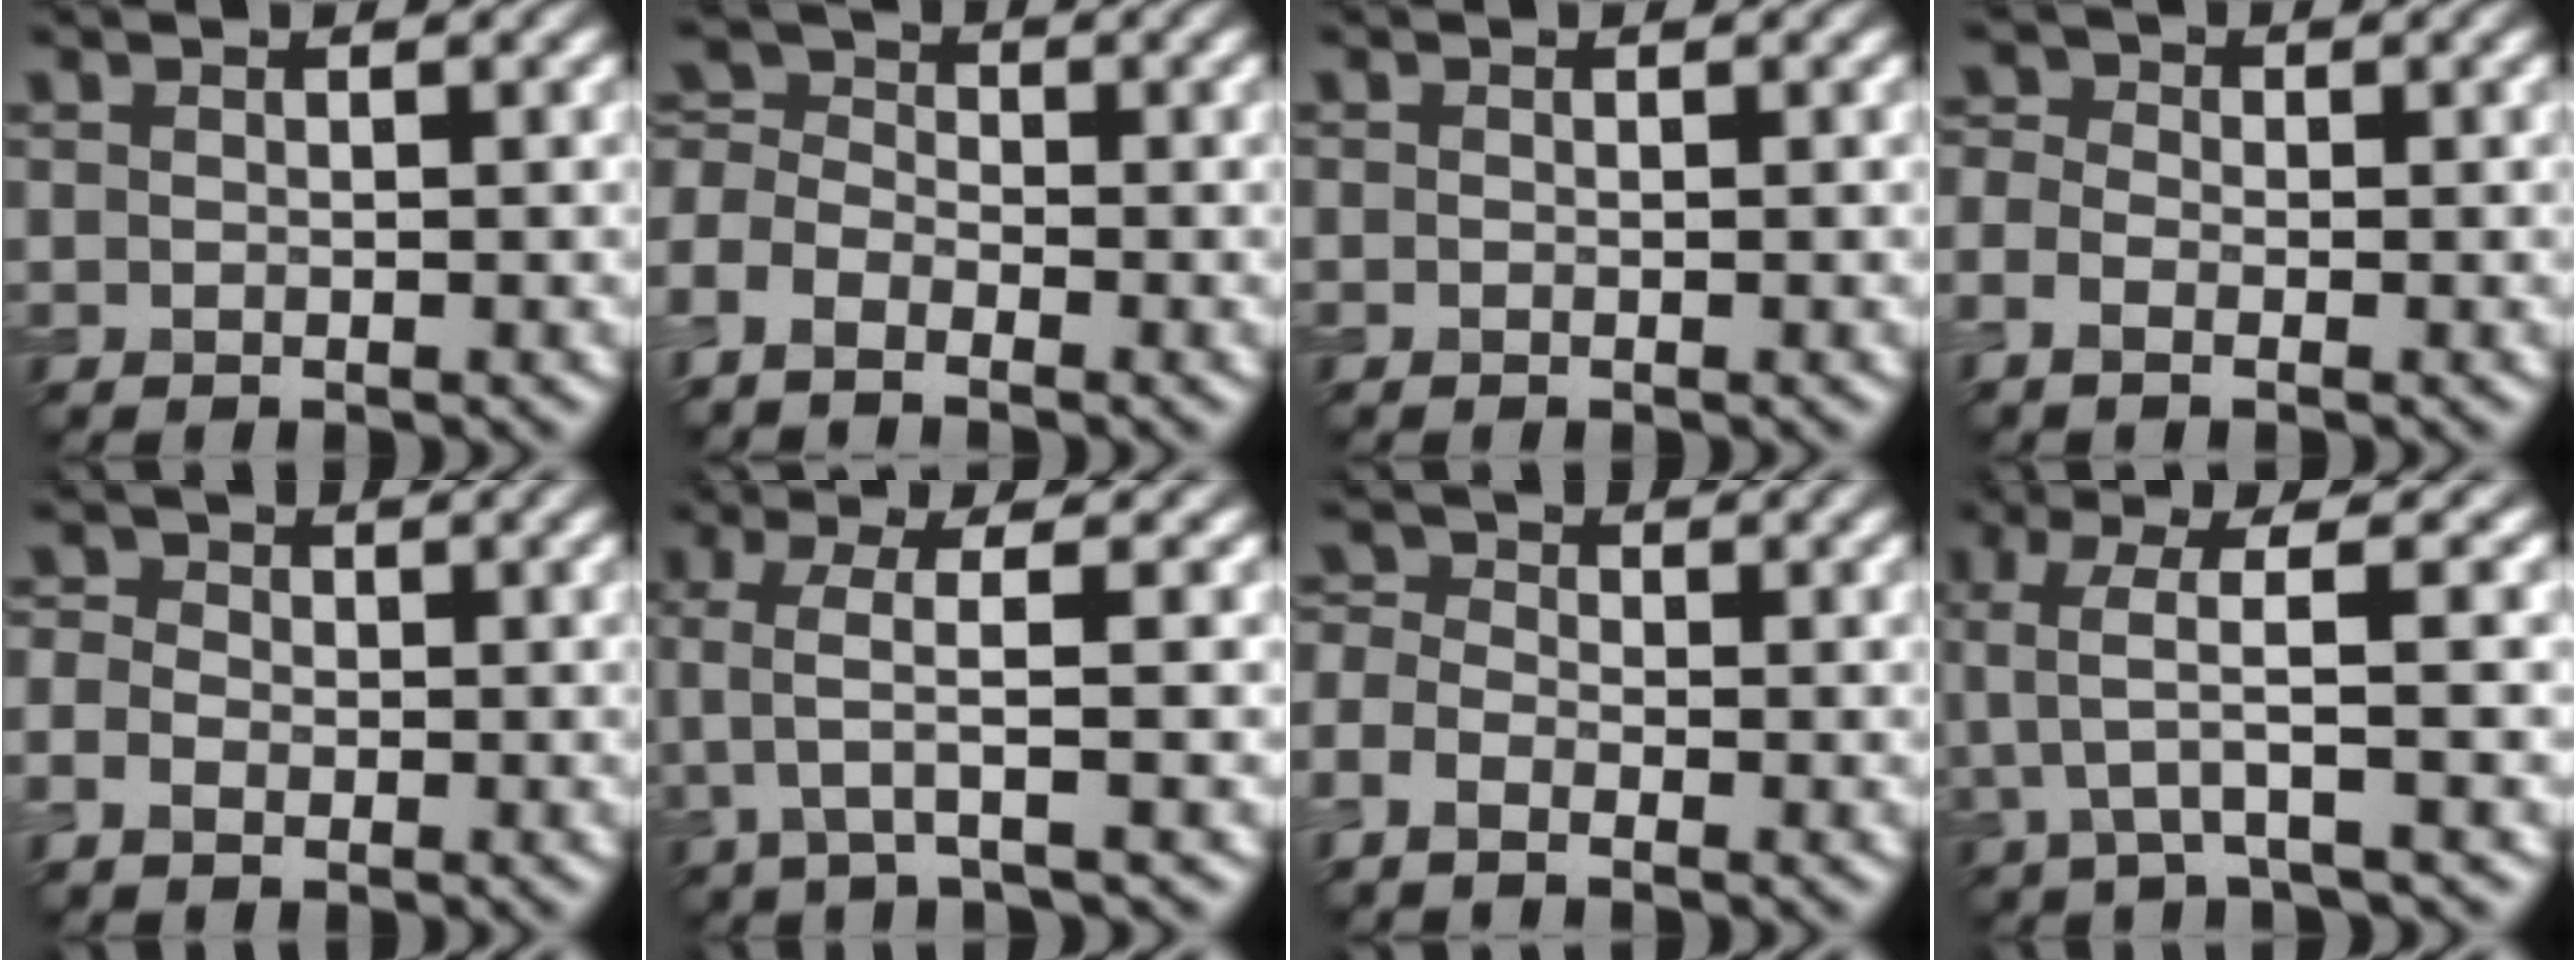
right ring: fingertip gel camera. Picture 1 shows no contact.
{"total": 4.8, "force": [-3.0, 2.7, 2.6], "torque": [-0.062, 0.001, -0.060]}
{"total": 0.0}
{"total": 2.9, "force": [-1.1, 2.1, 1.7], "torque": [-0.028, 0.005, -0.030]}
{"total": 3.7, "force": [-1.0, 3.1, 1.6], "torque": [-0.020, 0.008, -0.034]}
{"total": 3.5, "force": [0.1, 0.8, 3.4], "torque": [-0.065, 0.005, 0.000]}
{"total": 3.4, "force": [-1.9, 2.2, 1.8], "torque": [-0.038, 0.004, -0.045]}
{"total": 4.5, "force": [0.5, 1.0, 4.4], "torque": [-0.084, 0.012, 0.006]}